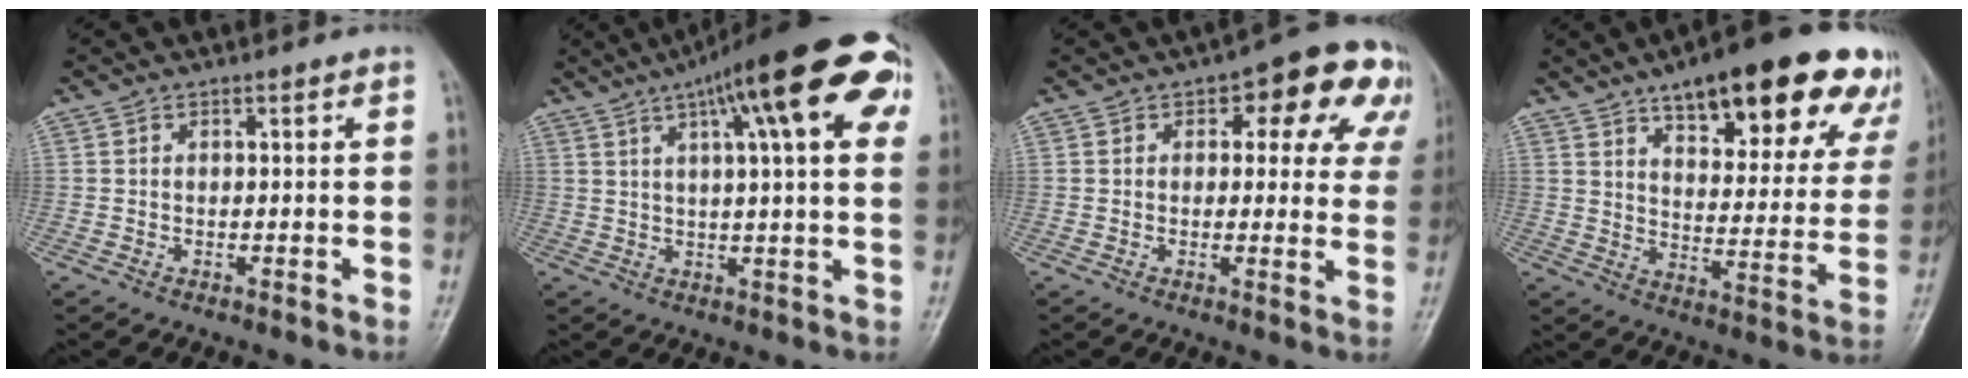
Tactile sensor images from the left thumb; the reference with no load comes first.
{"total": 22.0, "force": [9.4, 5.5, 19.1], "torque": [-0.268, 0.015, 0.128]}
{"total": 13.7, "force": [5.6, 6.9, 10.4], "torque": [-0.065, 0.003, 0.058]}
{"total": 27.4, "force": [17.0, 9.8, 19.2], "torque": [-0.218, -0.038, 0.229]}